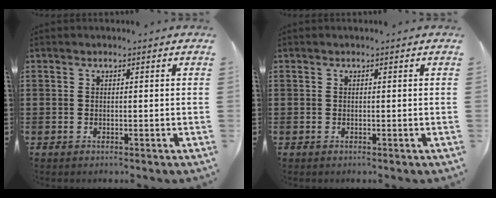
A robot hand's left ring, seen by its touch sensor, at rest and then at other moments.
{"total": 0.0}